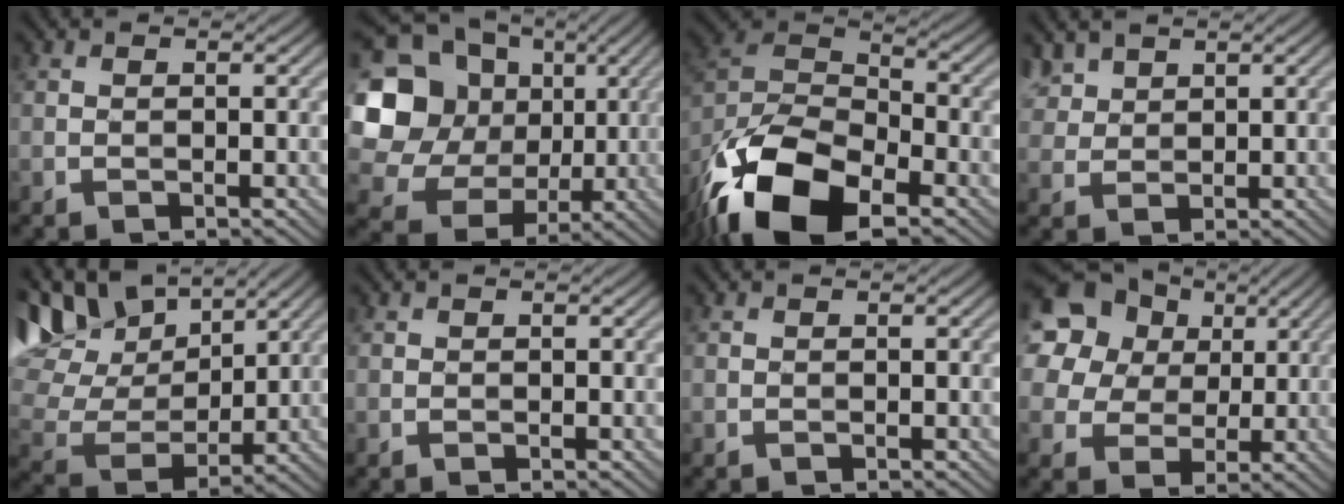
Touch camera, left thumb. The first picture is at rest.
{"total": 18.5, "force": [3.5, 16.4, 7.9], "torque": [-0.247, 0.029, 0.065]}
{"total": 16.1, "force": [-9.7, 7.4, 10.5], "torque": [-0.232, -0.020, -0.193]}
{"total": 4.1, "force": [3.1, 2.3, 1.4], "torque": [-0.048, 0.007, 0.069]}
{"total": 14.0, "force": [8.8, 7.4, 8.0], "torque": [-0.210, 0.036, 0.149]}
{"total": 0.5, "force": [0.5, 0.1, 0.0], "torque": [-0.001, 0.001, 0.012]}
{"total": 0.0}
{"total": 20.6, "force": [9.6, 16.0, 8.6], "torque": [-0.248, 0.046, 0.177]}